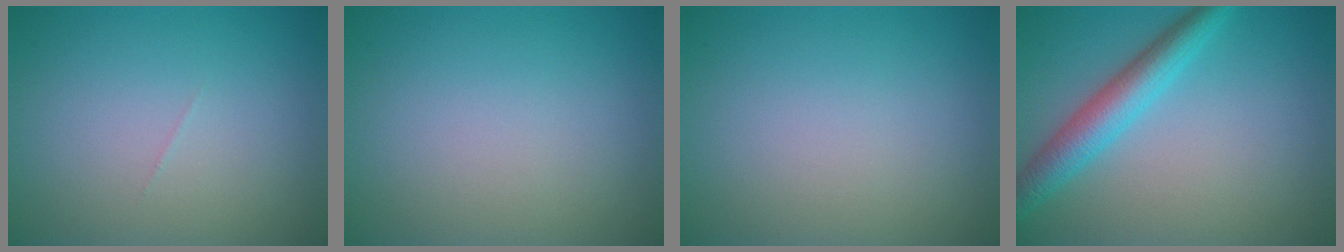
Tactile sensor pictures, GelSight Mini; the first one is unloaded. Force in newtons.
{"total": 0.0}
{"total": 0.0}
{"total": 4.3, "press": 4.3, "slide": 0.2}